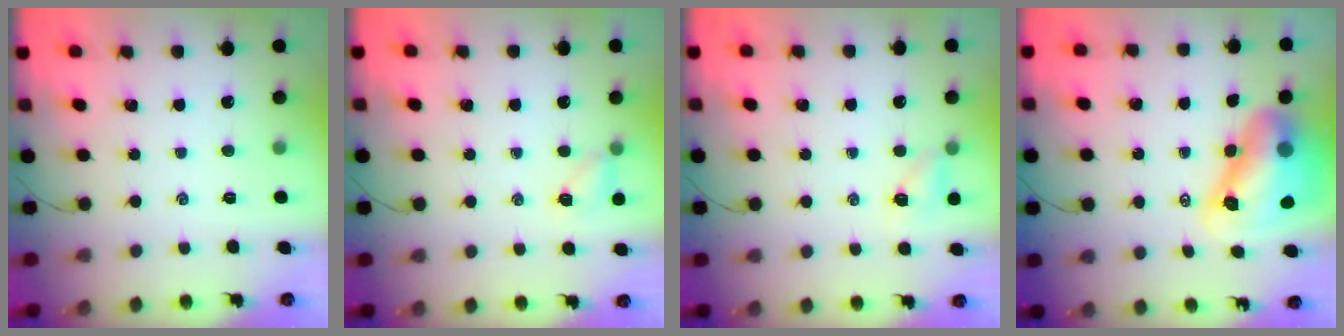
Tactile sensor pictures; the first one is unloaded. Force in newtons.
{"total": 5.2, "press": 5.0, "slide": 1.6}
{"total": 4.5, "press": 4.3, "slide": 1.3}
{"total": 12.3, "press": 11.7, "slide": 3.7}